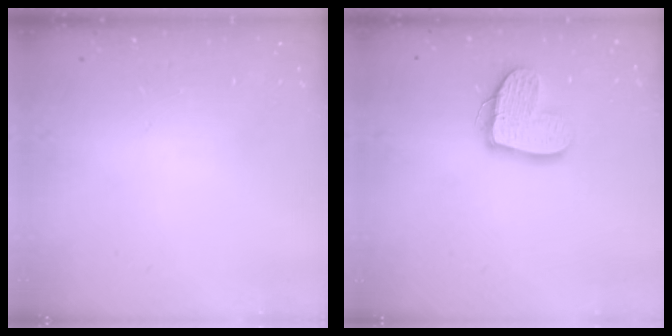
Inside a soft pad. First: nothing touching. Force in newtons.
{"total": 14.0, "press": 13.9, "slide": 1.2}